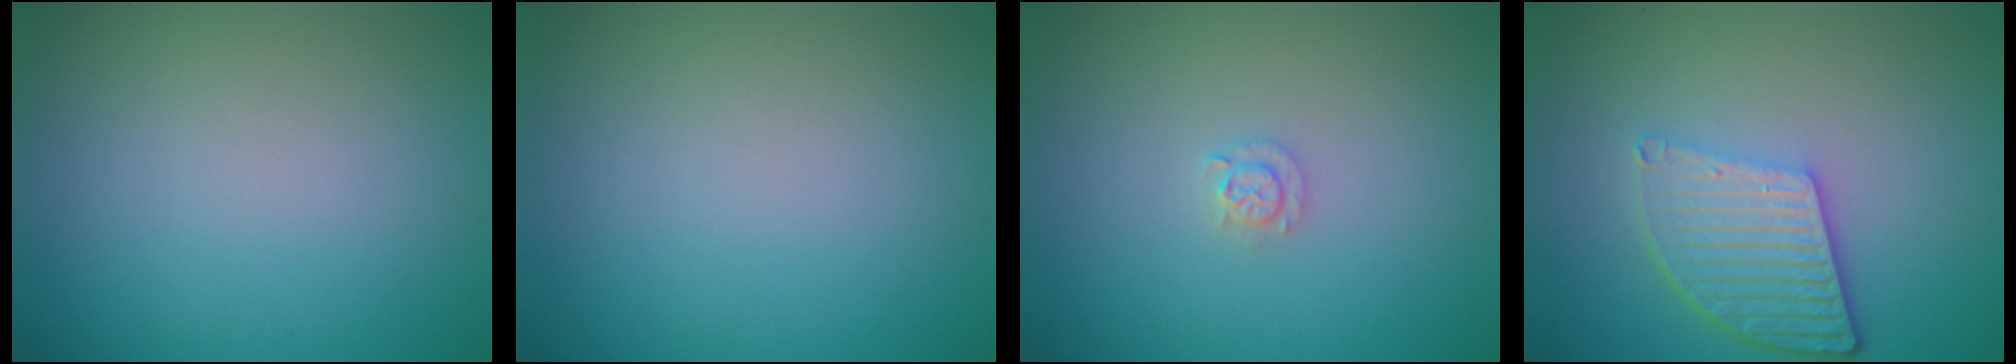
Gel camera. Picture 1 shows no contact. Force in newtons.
{"total": 0.0}
{"total": 1.1, "press": 1.1, "slide": 0.2}
{"total": 5.2, "press": 3.8, "slide": 3.6}